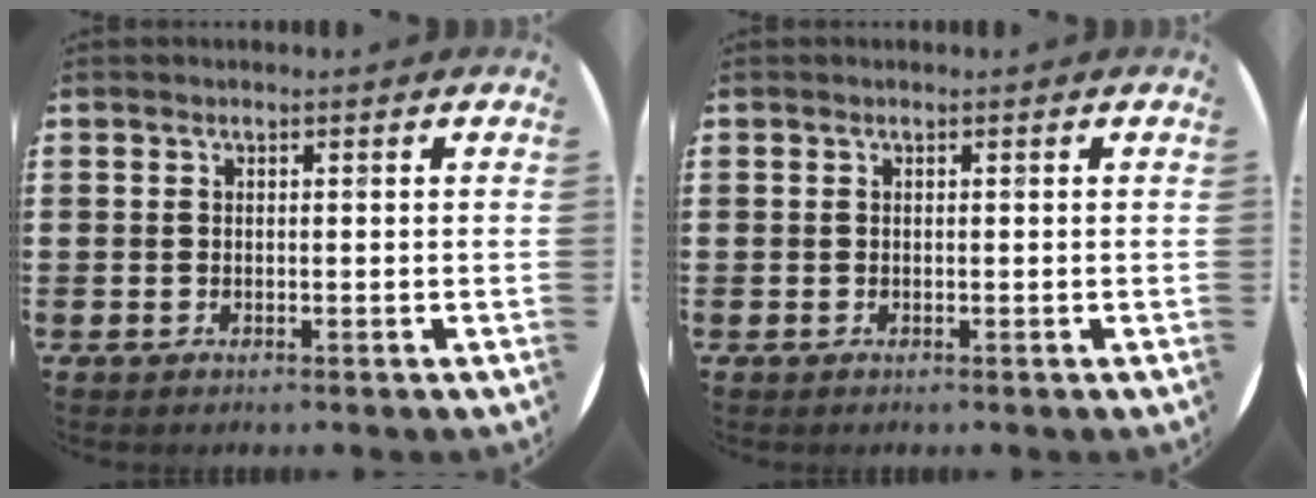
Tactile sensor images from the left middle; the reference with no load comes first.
{"total": 0.0}